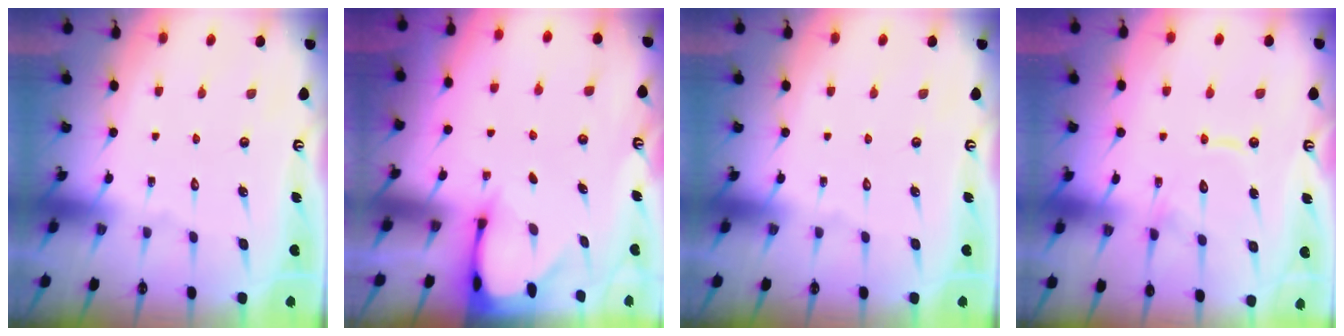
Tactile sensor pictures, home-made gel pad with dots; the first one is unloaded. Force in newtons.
{"total": 2.7, "press": 2.7, "slide": 0.2}
{"total": 0.0}
{"total": 11.4, "press": 11.4, "slide": 1.1}